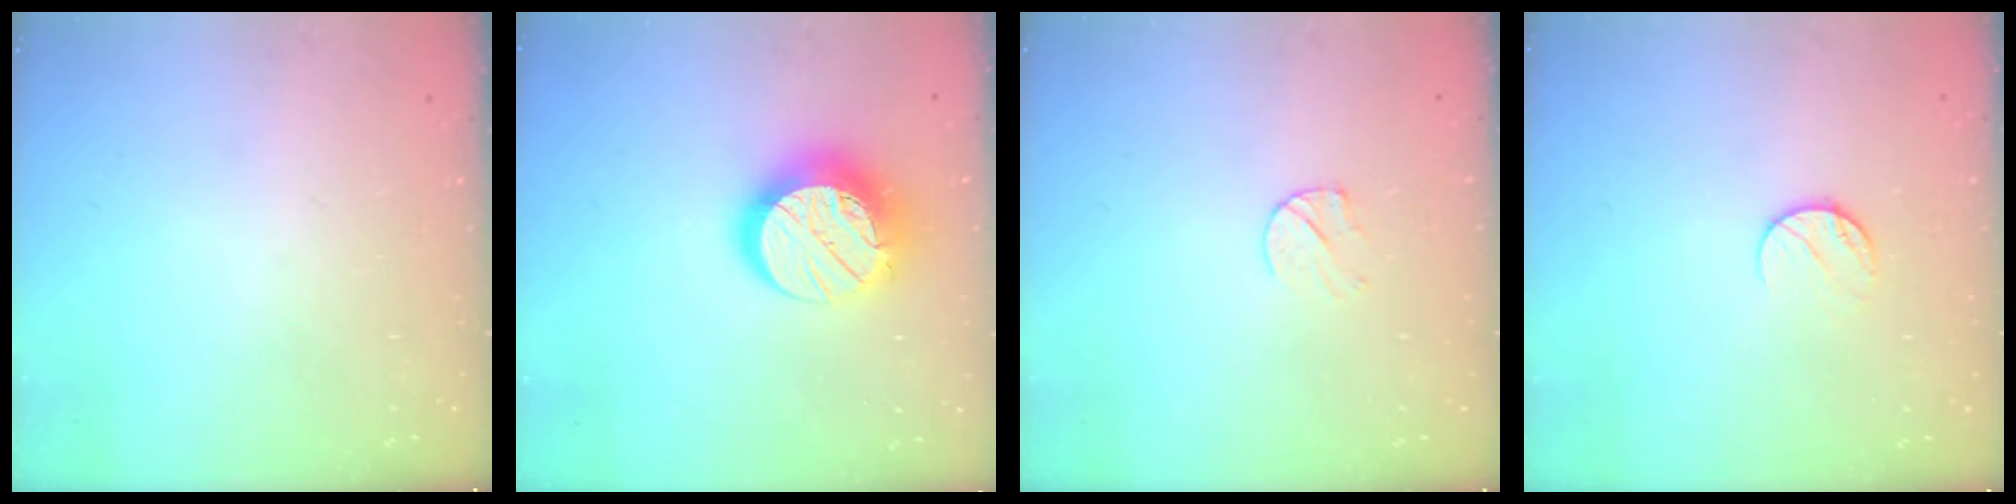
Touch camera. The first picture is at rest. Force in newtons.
{"total": 13.9, "press": 13.9, "slide": 1.0}
{"total": 6.2, "press": 6.1, "slide": 0.5}
{"total": 6.1, "press": 6.1, "slide": 0.7}